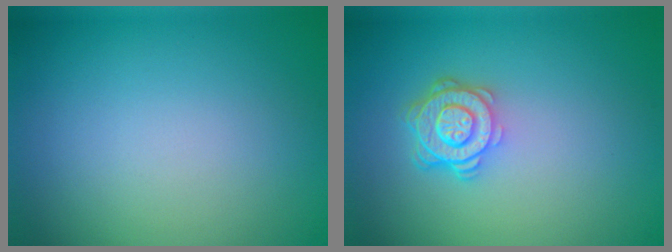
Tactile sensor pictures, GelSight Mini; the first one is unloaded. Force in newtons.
{"total": 4.1, "press": 3.1, "slide": 2.6}